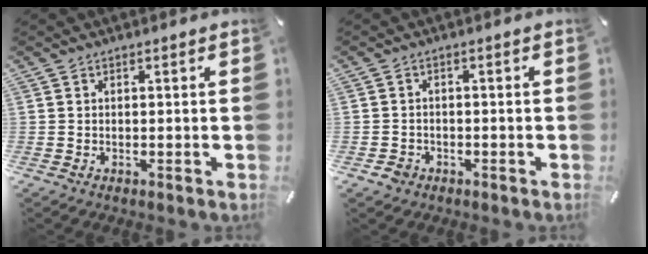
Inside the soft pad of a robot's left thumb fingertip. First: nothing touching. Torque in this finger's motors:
{"motor_torque": [-0.02, 0.77, 0.01, 0.17, -0.01]}